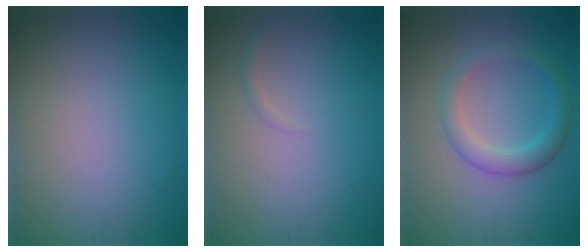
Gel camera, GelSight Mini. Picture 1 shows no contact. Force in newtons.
{"total": 0.7, "press": 0.7, "slide": 0.1}
{"total": 3.1, "press": 3.1, "slide": 0.1}